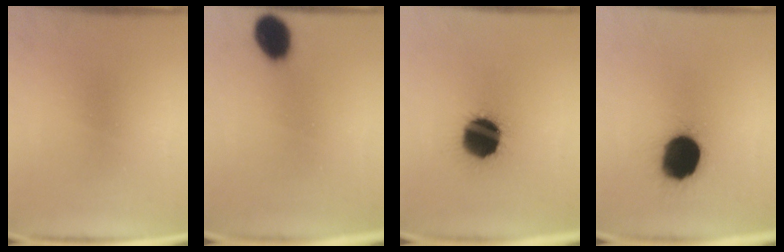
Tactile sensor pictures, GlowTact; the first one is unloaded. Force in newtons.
{"total": 7.0}
{"total": 16.2}
{"total": 15.9}